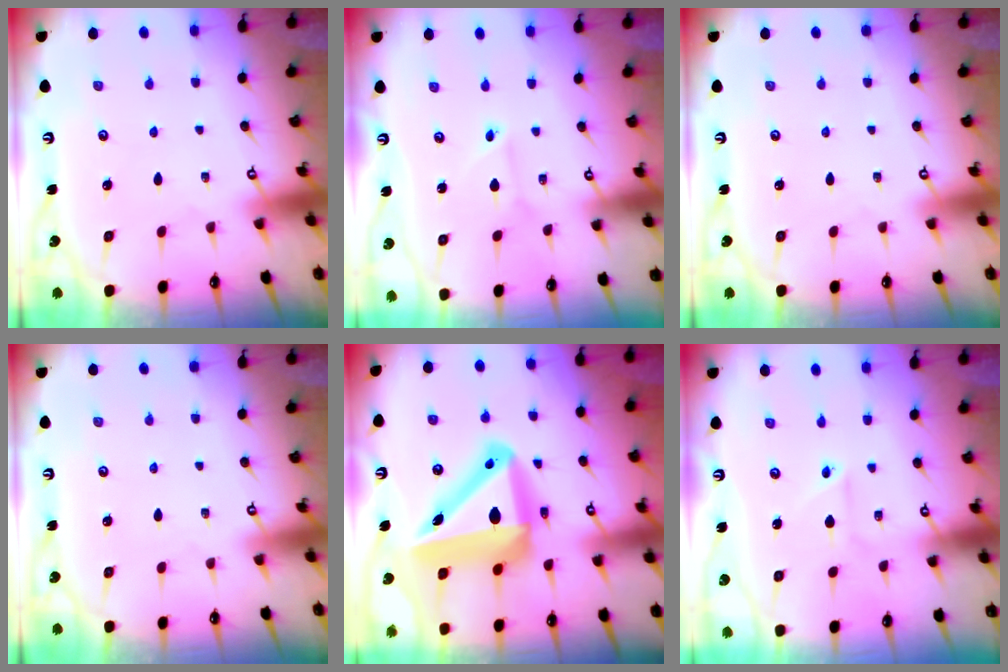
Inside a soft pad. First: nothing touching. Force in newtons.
{"total": 3.7, "press": 3.7, "slide": 0.3}
{"total": 0.0}
{"total": 0.0}
{"total": 17.0, "press": 16.5, "slide": 4.0}
{"total": 3.2, "press": 3.0, "slide": 1.1}